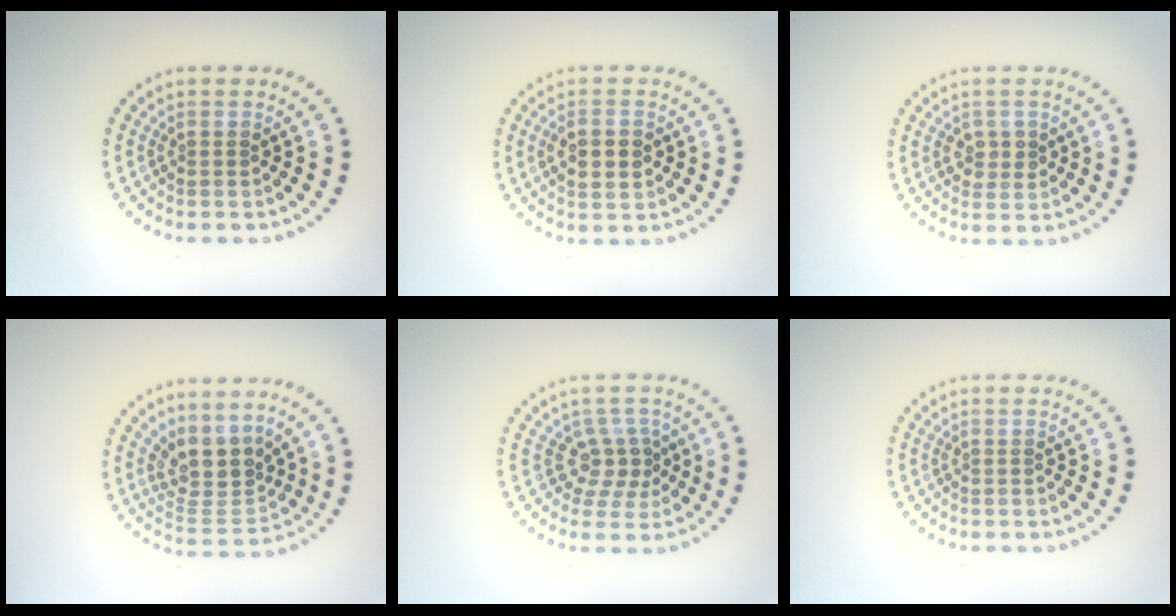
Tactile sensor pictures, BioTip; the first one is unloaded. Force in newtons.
{"total": 2.8, "press": 2.8, "slide": 0.2}
{"total": 1.8, "press": 1.8, "slide": 0.2}
{"total": 4.1, "press": 3.4, "slide": 2.3}
{"total": 2.8, "press": 2.0, "slide": 1.9}
{"total": 0.0}